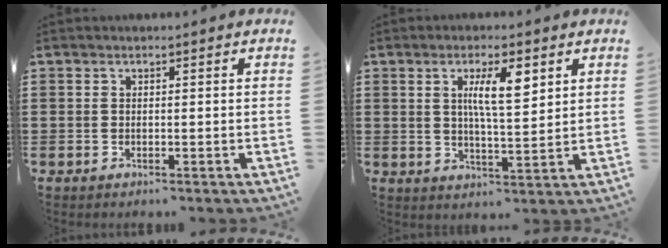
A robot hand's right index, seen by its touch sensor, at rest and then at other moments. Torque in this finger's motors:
{"motor_torque": [0.22, 0.11, 0.48, 0.12]}